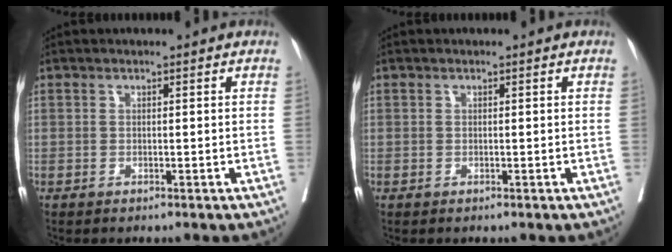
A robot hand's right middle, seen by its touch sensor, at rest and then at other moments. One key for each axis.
{"total": 0.0}